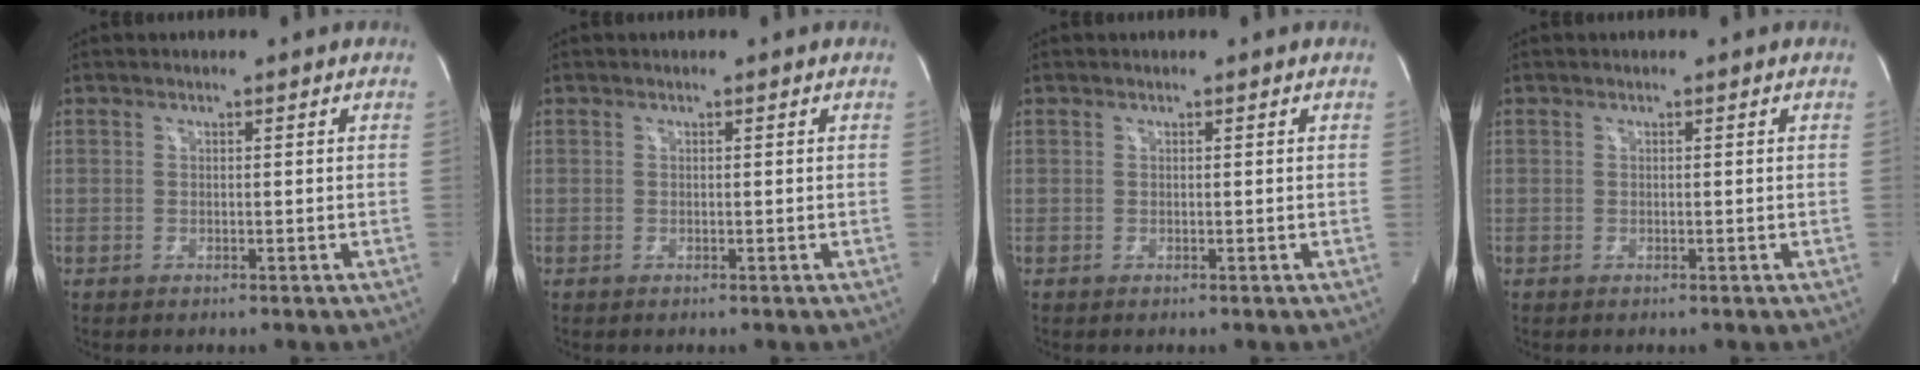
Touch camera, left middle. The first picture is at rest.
{"total": 0.0}
{"total": 1.0, "force": [0.0, -0.6, -0.8], "torque": [0.011, 0.005, 0.005]}
{"total": 0.0}